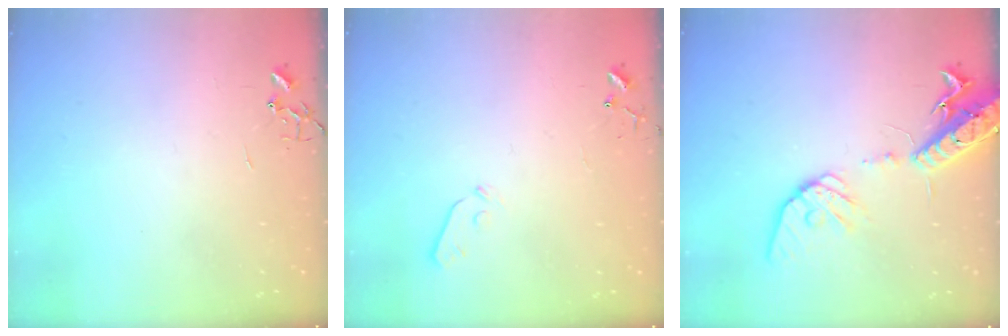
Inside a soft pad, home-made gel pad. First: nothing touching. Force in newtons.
{"total": 3.6, "press": 3.6, "slide": 0.6}
{"total": 17.5, "press": 17.1, "slide": 3.5}